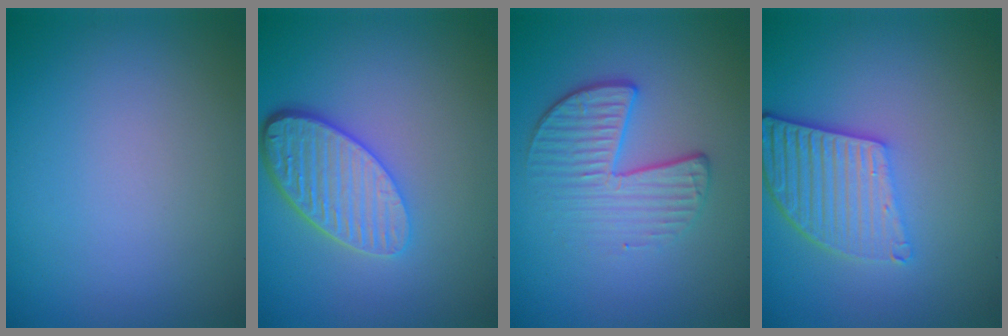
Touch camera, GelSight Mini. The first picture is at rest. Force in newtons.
{"total": 5.3, "press": 3.9, "slide": 3.6}
{"total": 3.9, "press": 3.0, "slide": 2.6}
{"total": 5.4, "press": 3.9, "slide": 3.8}